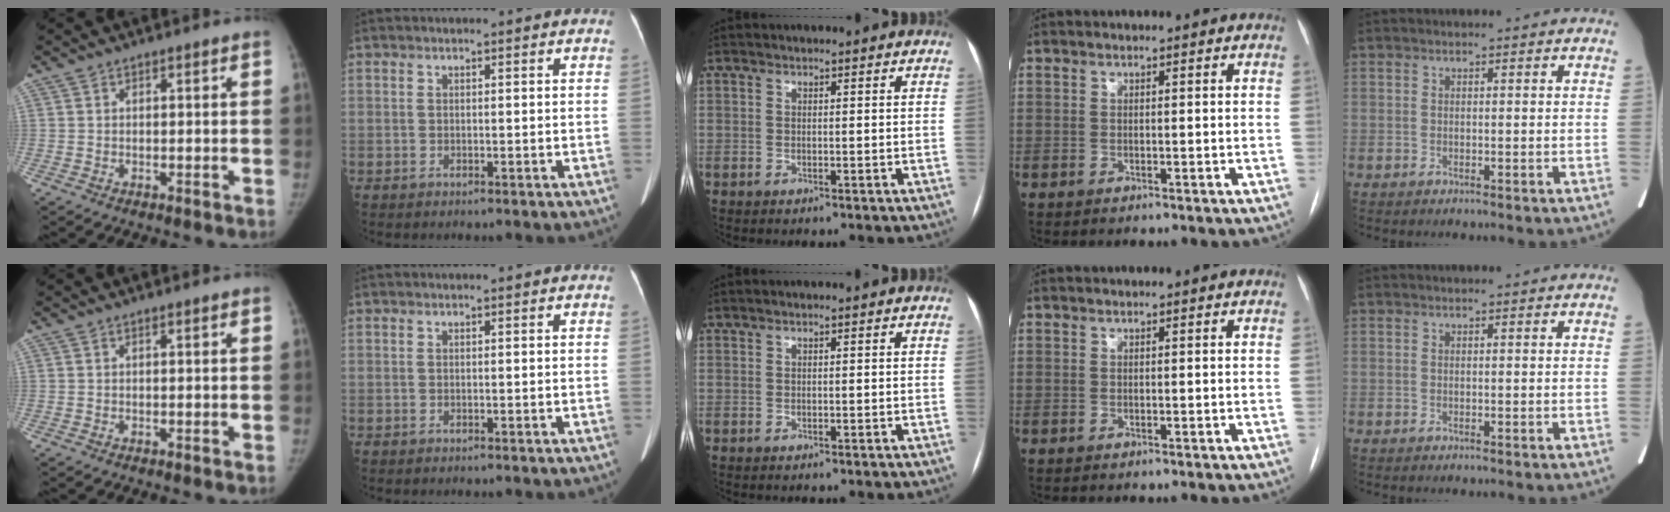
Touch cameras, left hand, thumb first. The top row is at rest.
{}